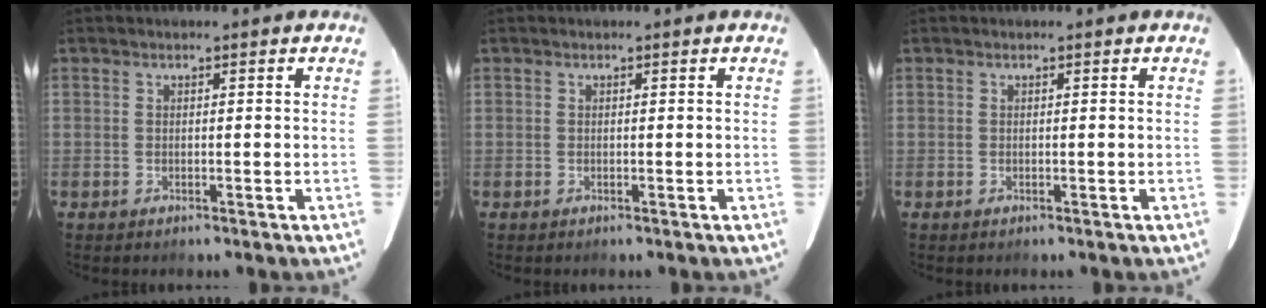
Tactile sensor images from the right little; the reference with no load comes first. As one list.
[{"total": 0.0}, {"total": 0.0}]